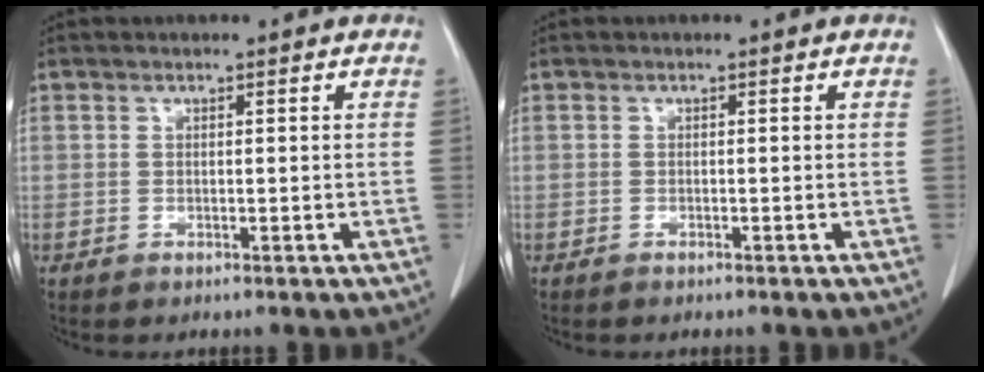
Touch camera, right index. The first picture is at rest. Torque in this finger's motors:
{"motor_torque": [-0.02, 0.03, 0.02, 0.01]}